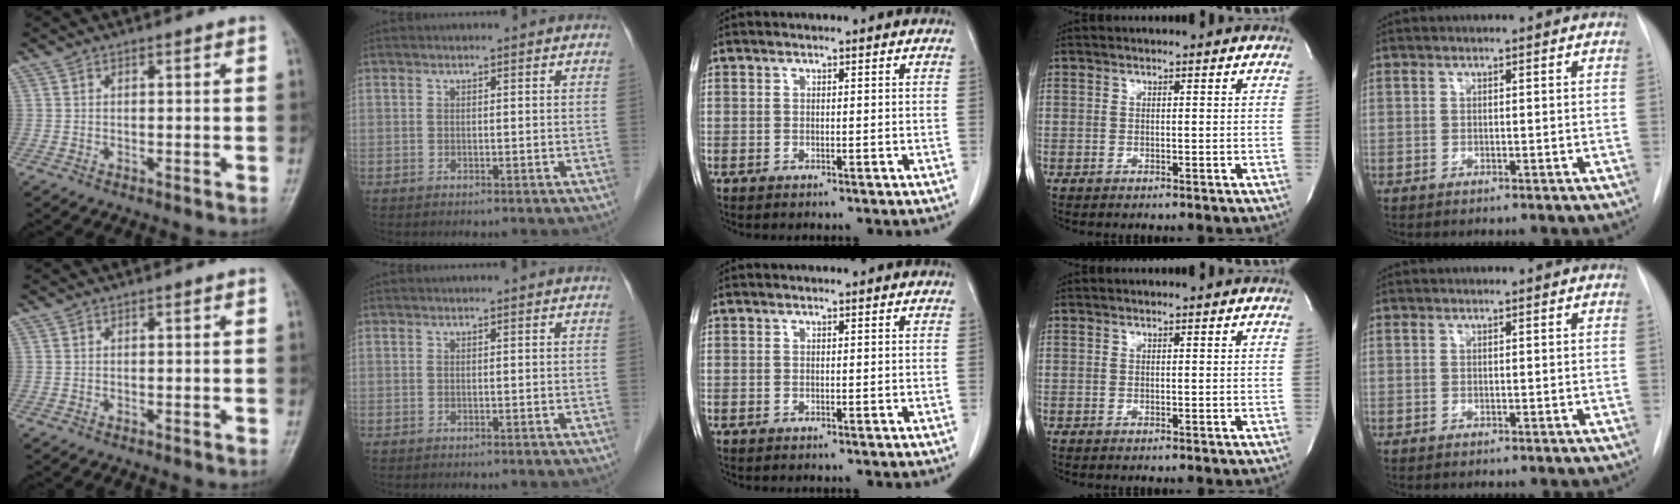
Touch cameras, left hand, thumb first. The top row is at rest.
{}